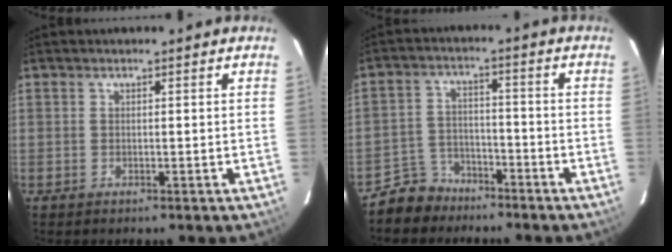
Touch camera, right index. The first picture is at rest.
{"total": 7.2, "force": [-5.9, 4.1, 0.7], "torque": [-0.035, 0.016, -0.099]}